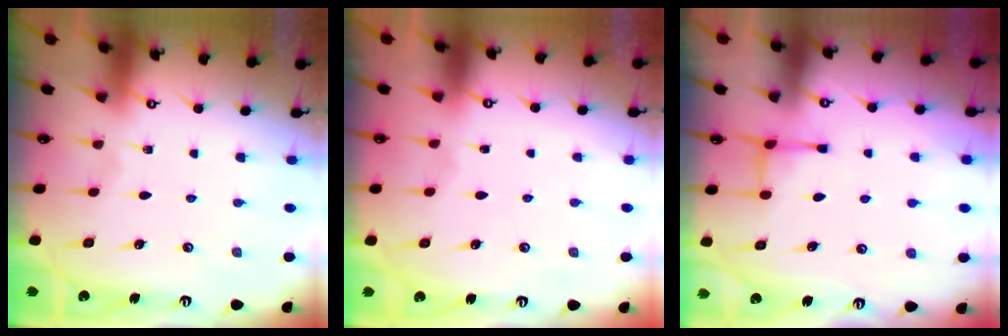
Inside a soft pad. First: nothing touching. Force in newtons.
{"total": 1.2, "press": 1.2, "slide": 0.1}
{"total": 3.6, "press": 3.5, "slide": 0.7}